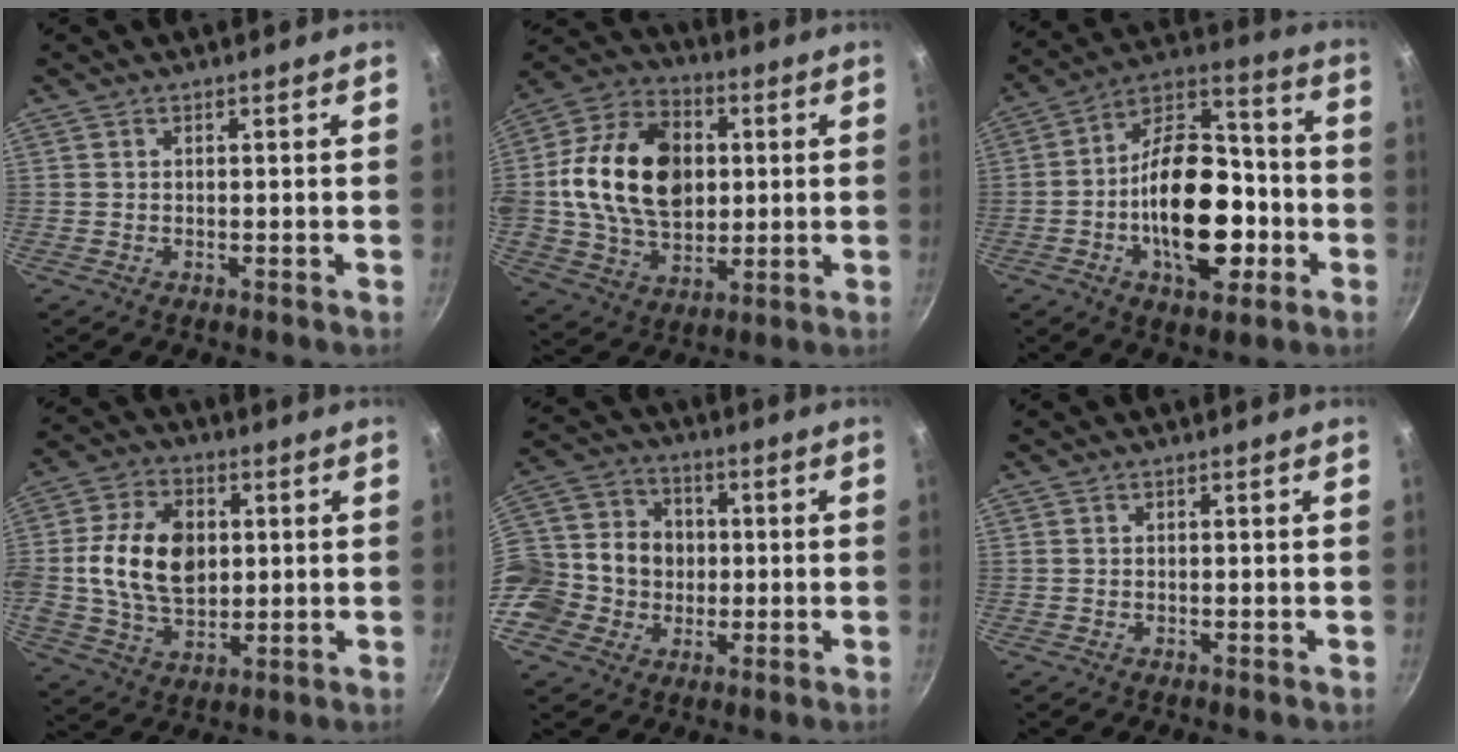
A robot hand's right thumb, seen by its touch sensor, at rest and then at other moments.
{"total": 22.0, "force": [2.3, 15.6, 15.4], "torque": [-0.249, 0.014, 0.034]}
{"total": 21.7, "force": [-5.5, 12.3, 17.1], "torque": [-0.239, 0.055, -0.091]}
{"total": 15.3, "force": [1.4, 10.5, 11.0], "torque": [-0.182, 0.003, 0.023]}
{"total": 18.1, "force": [-1.7, 16.1, 8.1], "torque": [-0.163, 0.038, -0.032]}
{"total": 0.0}